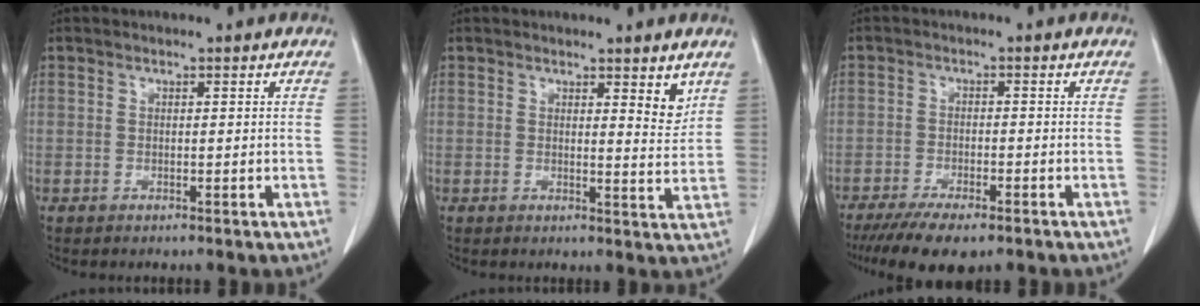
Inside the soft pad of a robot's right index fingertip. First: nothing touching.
{"total": 3.5, "force": [2.3, 0.8, 2.6], "torque": [-0.029, -0.018, 0.028]}
{"total": 8.5, "force": [-6.3, 2.4, 5.2], "torque": [-0.080, -0.016, -0.098]}